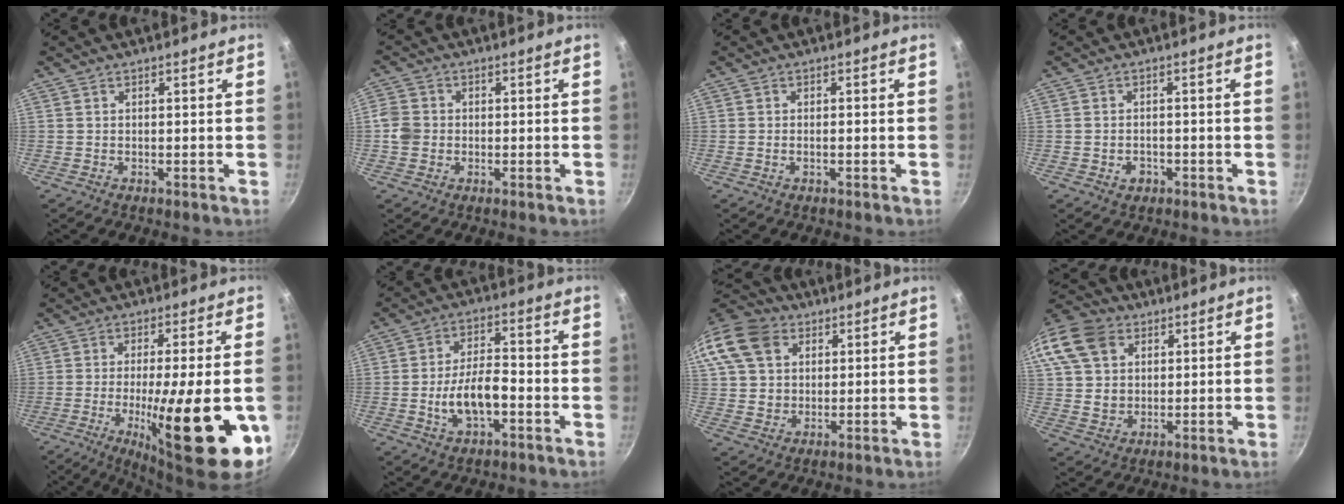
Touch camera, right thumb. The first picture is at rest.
{"total": 4.2, "force": [-0.6, 3.7, 1.8], "torque": [-0.024, 0.011, -0.018]}
{"total": 0.8, "force": [-0.3, 0.4, 0.7], "torque": [-0.016, 0.004, -0.008]}
{"total": 2.5, "force": [-1.1, 1.9, 1.2], "torque": [-0.012, 0.011, -0.013]}
{"total": 21.5, "force": [-5.9, 5.2, 20.0], "torque": [-0.281, -0.009, -0.079]}
{"total": 9.5, "force": [-2.8, 4.5, 7.8], "torque": [-0.127, 0.029, -0.051]}
{"total": 14.9, "force": [5.2, 11.8, 7.6], "torque": [-0.139, 0.009, 0.089]}
{"total": 18.4, "force": [6.9, 14.2, 9.4], "torque": [-0.200, 0.015, 0.126]}